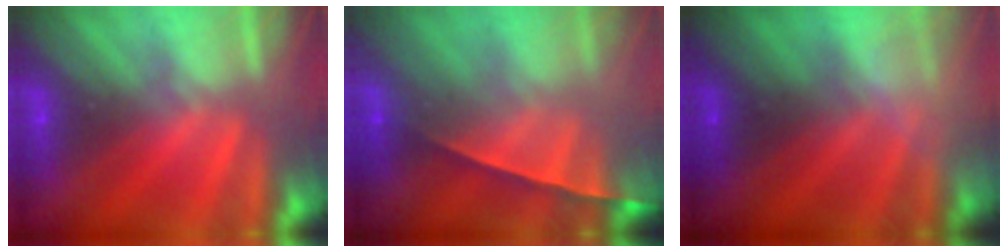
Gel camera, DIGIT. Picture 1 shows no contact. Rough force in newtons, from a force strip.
{"total": 1.5}
{"total": 2.4}